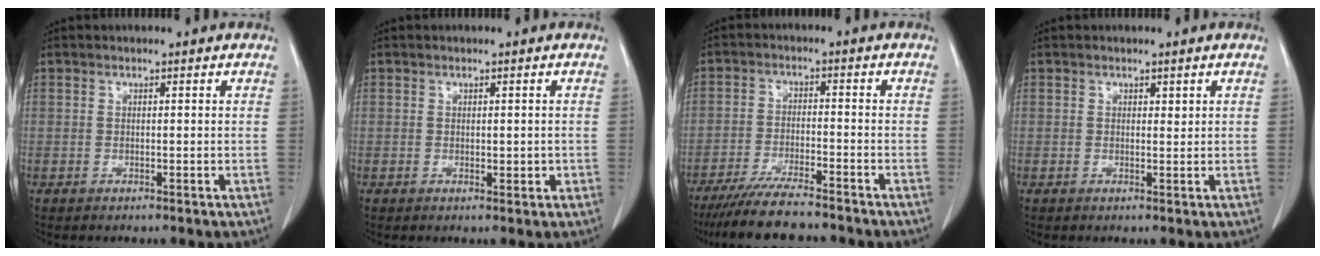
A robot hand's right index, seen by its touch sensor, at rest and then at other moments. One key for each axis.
{"total": 1.5, "fx": 0.0, "fy": 0.9, "fz": 1.2, "tx": -0.010, "ty": 0.000, "tz": 0.005}
{"total": 9.8, "fx": -8.7, "fy": 0.8, "fz": 4.6, "tx": -0.072, "ty": -0.026, "tz": -0.141}
{"total": 0.7, "fx": 0.4, "fy": 0.3, "fz": 0.4, "tx": -0.001, "ty": -0.003, "tz": 0.005}